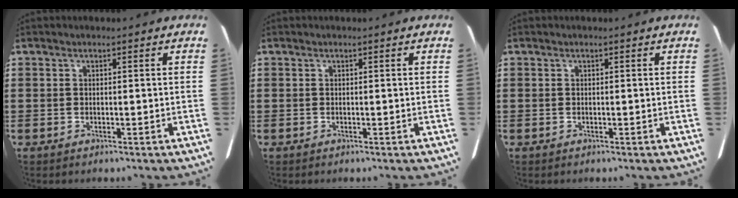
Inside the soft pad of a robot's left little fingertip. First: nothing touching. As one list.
[{"total": 0.0}, {"total": 0.0}]